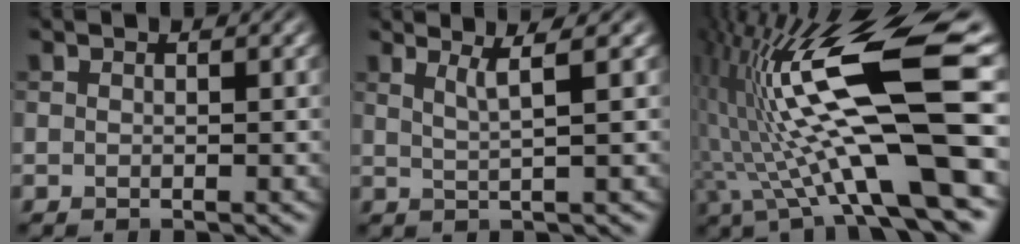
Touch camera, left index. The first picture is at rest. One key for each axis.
{"total": 2.5, "fx": 1.3, "fy": 0.4, "fz": 2.1, "tx": -0.031, "ty": 0.003, "tz": 0.020}
{"total": 16.0, "fx": 1.6, "fy": 3.3, "fz": 15.6, "tx": -0.275, "ty": 0.013, "tz": 0.032}